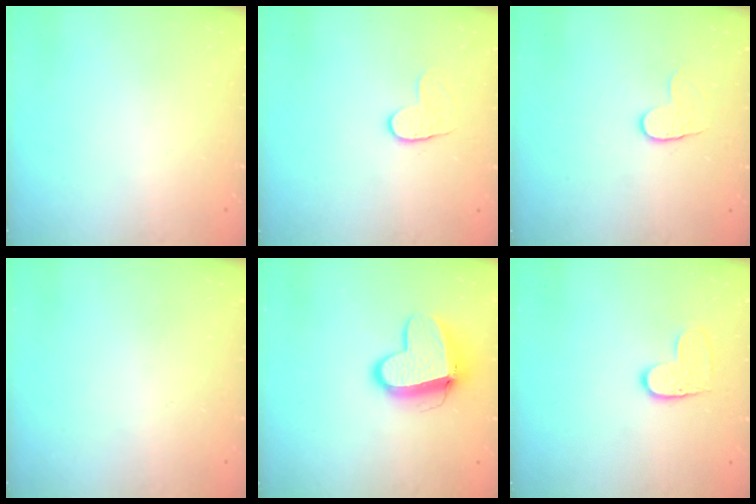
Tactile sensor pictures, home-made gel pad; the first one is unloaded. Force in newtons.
{"total": 5.0, "press": 4.9, "slide": 0.5}
{"total": 4.3, "press": 4.3, "slide": 0.4}
{"total": 0.6, "press": 0.6, "slide": 0.2}
{"total": 11.7, "press": 11.6, "slide": 1.3}
{"total": 6.1, "press": 6.1, "slide": 0.4}